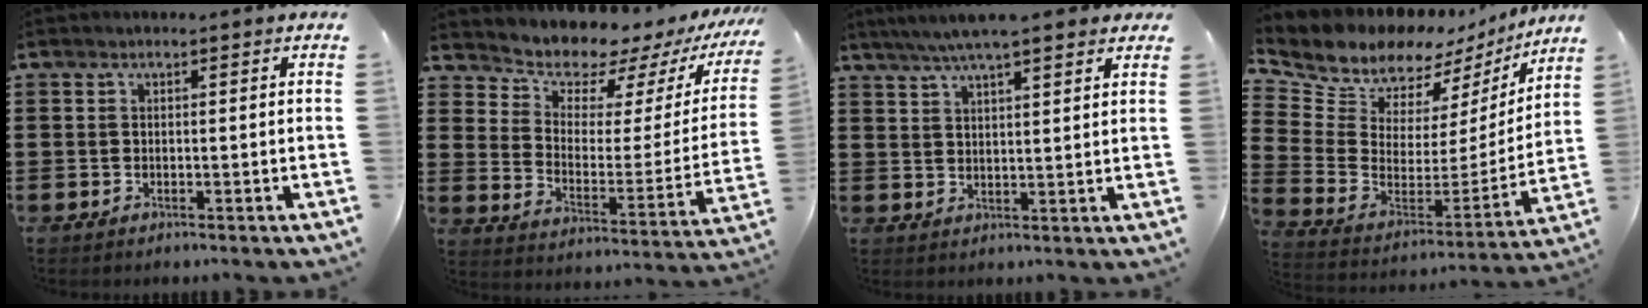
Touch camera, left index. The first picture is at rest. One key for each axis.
{"total": 6.4, "fx": 6.0, "fy": 2.2, "fz": 0.8, "tx": -0.047, "ty": -0.056, "tz": 0.102}
{"total": 5.9, "fx": 4.8, "fy": 0.5, "fz": 3.3, "tx": -0.076, "ty": -0.006, "tz": 0.086}
{"total": 9.8, "fx": 9.0, "fy": 3.7, "fz": 1.6, "tx": -0.090, "ty": -0.068, "tz": 0.161}